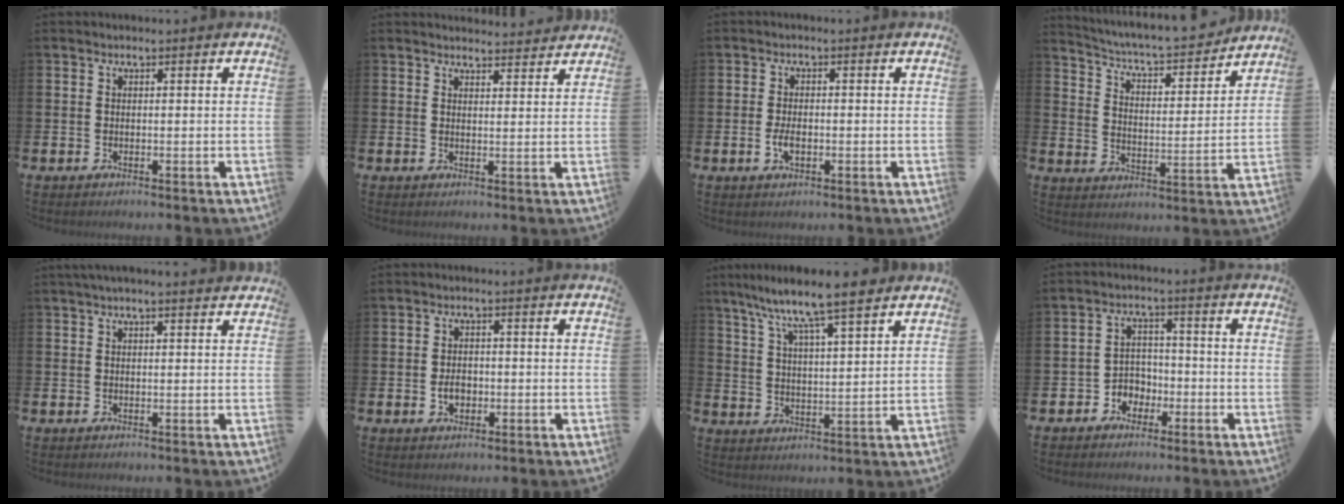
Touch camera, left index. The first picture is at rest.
{"total": 2.9, "force": [2.9, 0.4, -0.1], "torque": [0.006, -0.020, 0.051]}
{"total": 2.5, "force": [-0.6, 1.3, 2.1], "torque": [-0.031, -0.003, -0.013]}
{"total": 6.0, "force": [5.8, 0.6, 1.4], "torque": [-0.058, -0.050, 0.095]}
{"total": 1.7, "force": [1.5, -0.1, 0.9], "torque": [-0.017, -0.001, 0.026]}
{"total": 2.5, "force": [-0.6, 1.8, 1.6], "torque": [-0.015, -0.003, -0.017]}
{"total": 9.3, "force": [8.2, 0.6, 4.4], "torque": [-0.110, -0.044, 0.142]}
{"total": 3.2, "force": [-1.8, 2.6, 0.5], "torque": [-0.021, -0.001, -0.045]}